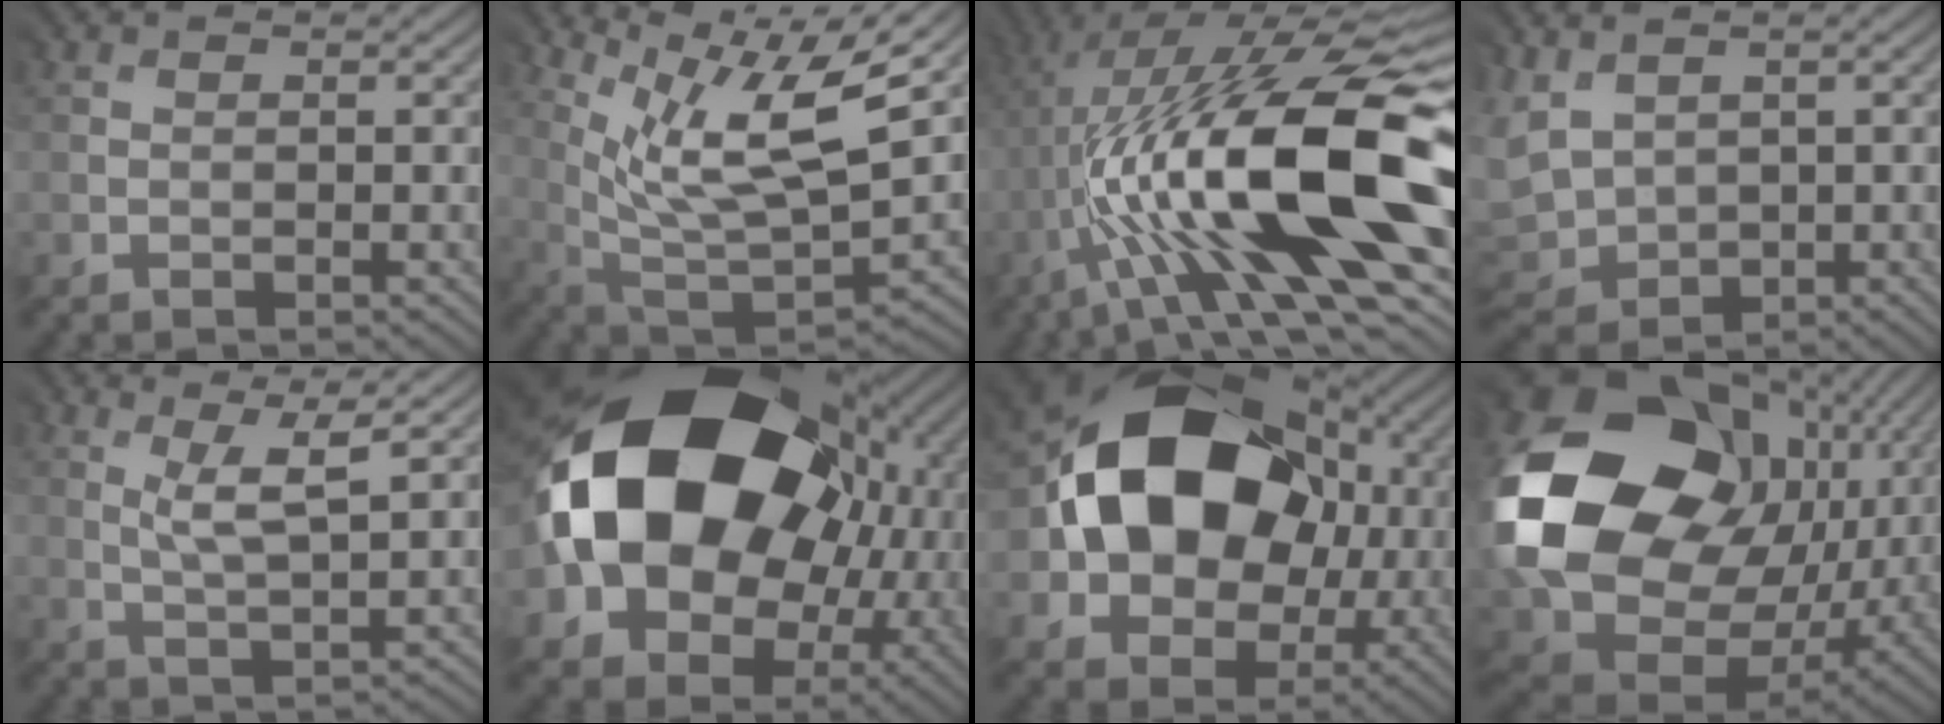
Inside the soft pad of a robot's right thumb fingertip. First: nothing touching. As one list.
[{"total": 11.0, "force": [7.5, 2.6, 7.7], "torque": [-0.162, -0.004, 0.149]}, {"total": 18.5, "force": [-1.9, 5.9, 17.4], "torque": [-0.305, 0.008, -0.029]}, {"total": 4.7, "force": [1.3, 4.1, 1.9], "torque": [-0.094, -0.005, 0.024]}, {"total": 4.0, "force": [2.5, 0.3, 3.1], "torque": [-0.059, -0.003, 0.053]}, {"total": 19.6, "force": [1.4, 15.2, 12.2], "torque": [-0.274, -0.041, 0.056]}, {"total": 16.0, "force": [1.8, 13.4, 8.7], "torque": [-0.145, -0.013, 0.044]}, {"total": 19.5, "force": [2.9, 15.9, 10.9], "torque": [-0.293, -0.027, 0.104]}]